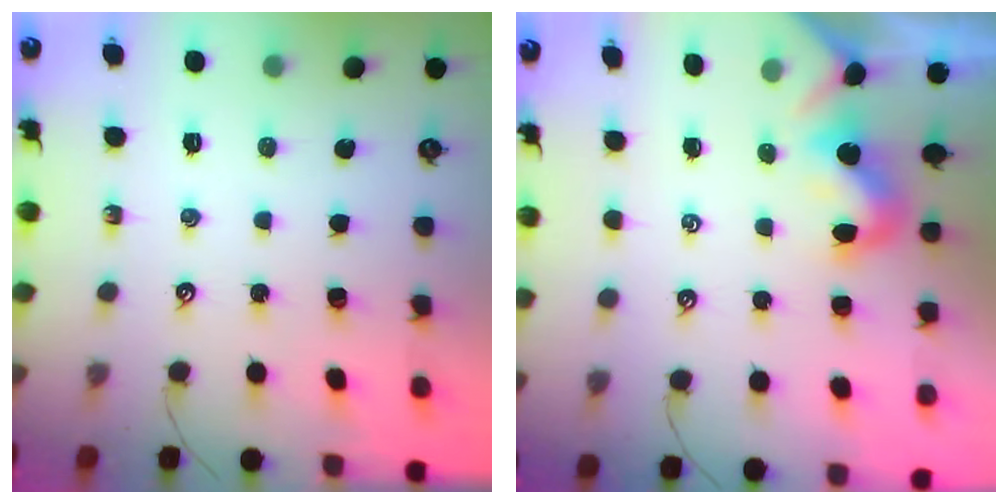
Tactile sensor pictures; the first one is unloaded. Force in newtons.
{"total": 0.0}